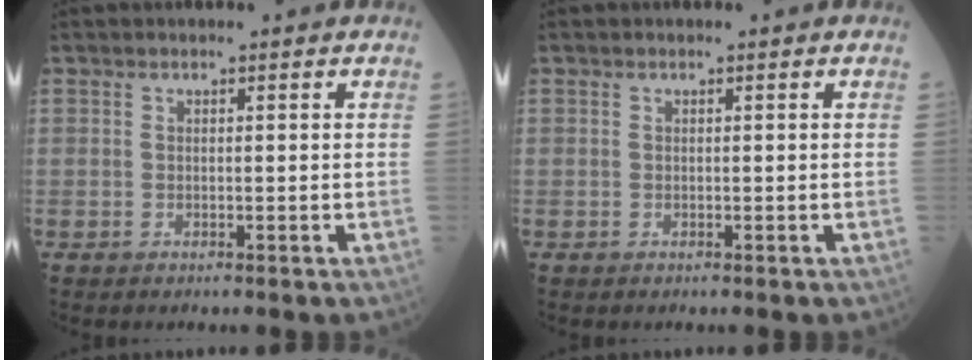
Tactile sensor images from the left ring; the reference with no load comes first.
{"total": 0.0}